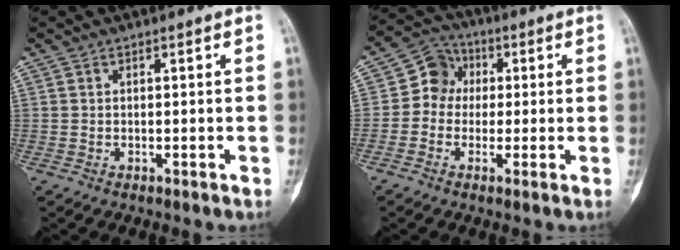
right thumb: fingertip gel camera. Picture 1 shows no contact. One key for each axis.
{"total": 7.0, "fx": 0.3, "fy": 6.2, "fz": 3.3, "tx": -0.023, "ty": 0.017, "tz": -0.013}